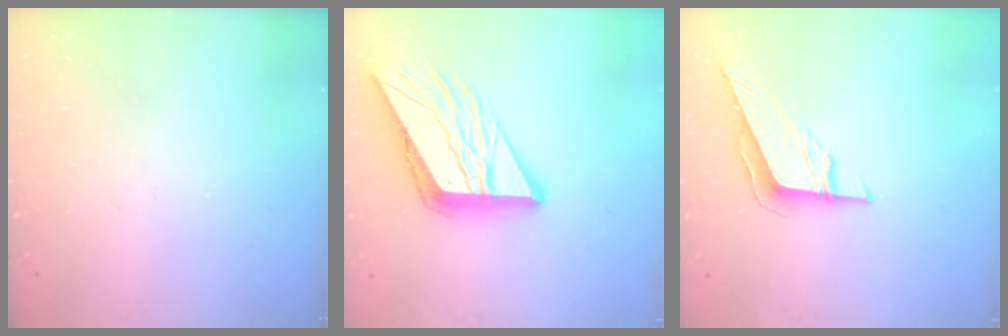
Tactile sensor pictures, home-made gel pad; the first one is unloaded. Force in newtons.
{"total": 15.9, "press": 15.9, "slide": 1.6}
{"total": 8.6, "press": 8.6, "slide": 0.2}